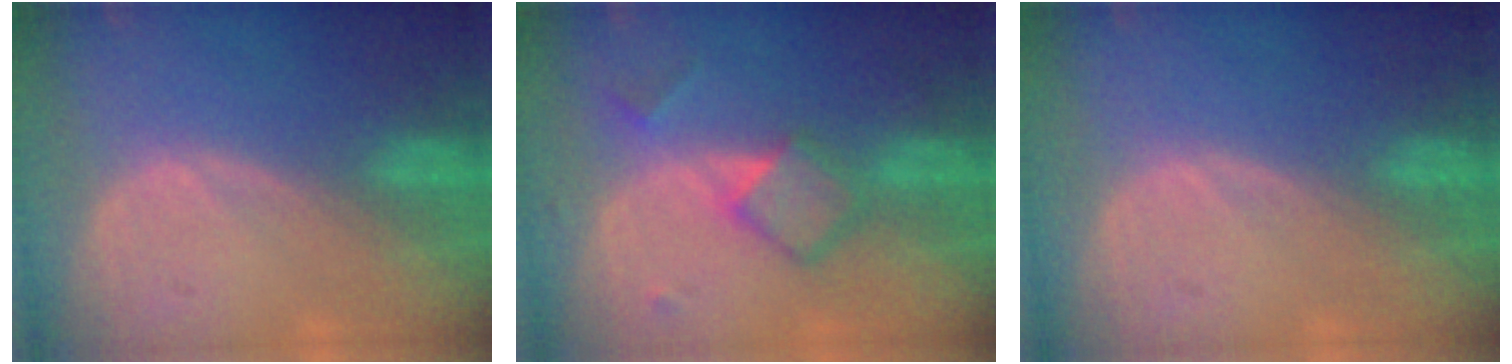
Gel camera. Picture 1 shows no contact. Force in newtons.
{"total": 5.3, "press": 5.3, "slide": 0.1}
{"total": 0.0}